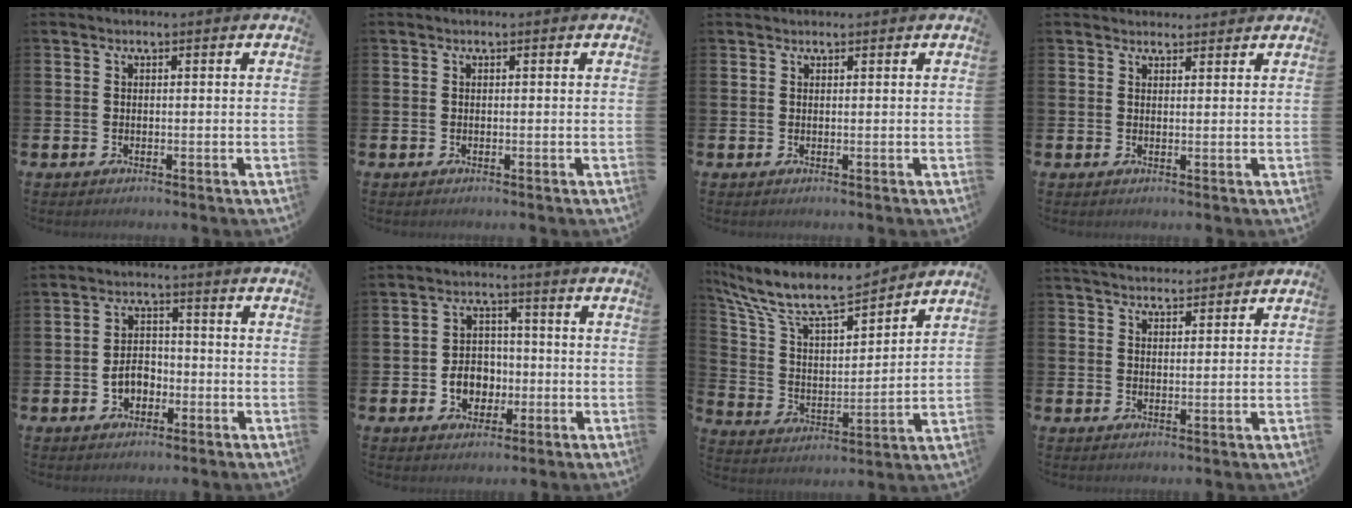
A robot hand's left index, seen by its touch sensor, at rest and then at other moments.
{"total": 0.0}
{"total": 0.7, "force": [0.6, 0.2, 0.0], "torque": [0.009, -0.003, 0.010]}
{"total": 1.8, "force": [1.8, 0.5, -0.1], "torque": [0.009, -0.006, 0.031]}
{"total": 3.7, "force": [-1.4, 2.7, 2.1], "torque": [-0.032, 0.004, -0.032]}
{"total": 5.0, "force": [-1.2, 4.3, 2.4], "torque": [-0.035, 0.004, -0.030]}
{"total": 10.6, "force": [9.3, 2.6, 4.3], "torque": [-0.131, -0.058, 0.162]}
{"total": 3.8, "force": [3.8, 0.7, 0.3], "torque": [-0.014, -0.015, 0.070]}